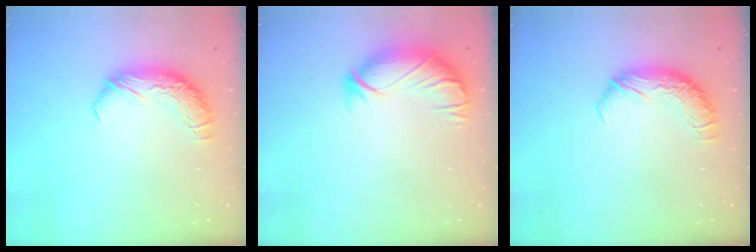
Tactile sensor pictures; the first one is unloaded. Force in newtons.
{"total": 3.5, "press": 2.2, "slide": 2.7}
{"total": 0.0}